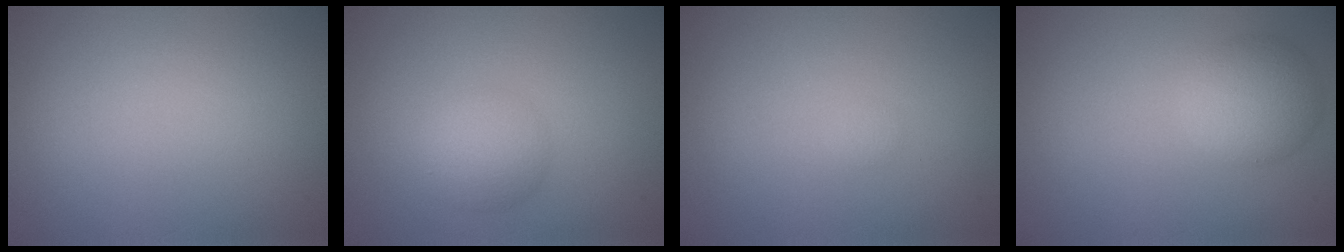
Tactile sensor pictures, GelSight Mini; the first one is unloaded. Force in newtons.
{"total": 3.5, "press": 3.5, "slide": 0.2}
{"total": 0.5, "press": 0.5, "slide": 0.0}
{"total": 2.8, "press": 2.8, "slide": 0.3}